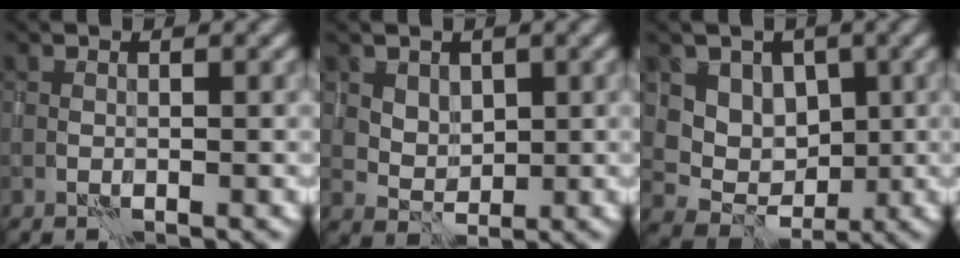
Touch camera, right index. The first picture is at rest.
{"total": 2.3, "force": [1.1, 1.8, 0.8], "torque": [-0.014, -0.013, 0.032]}
{"total": 5.0, "force": [1.8, 4.2, 1.9], "torque": [-0.032, -0.013, 0.032]}